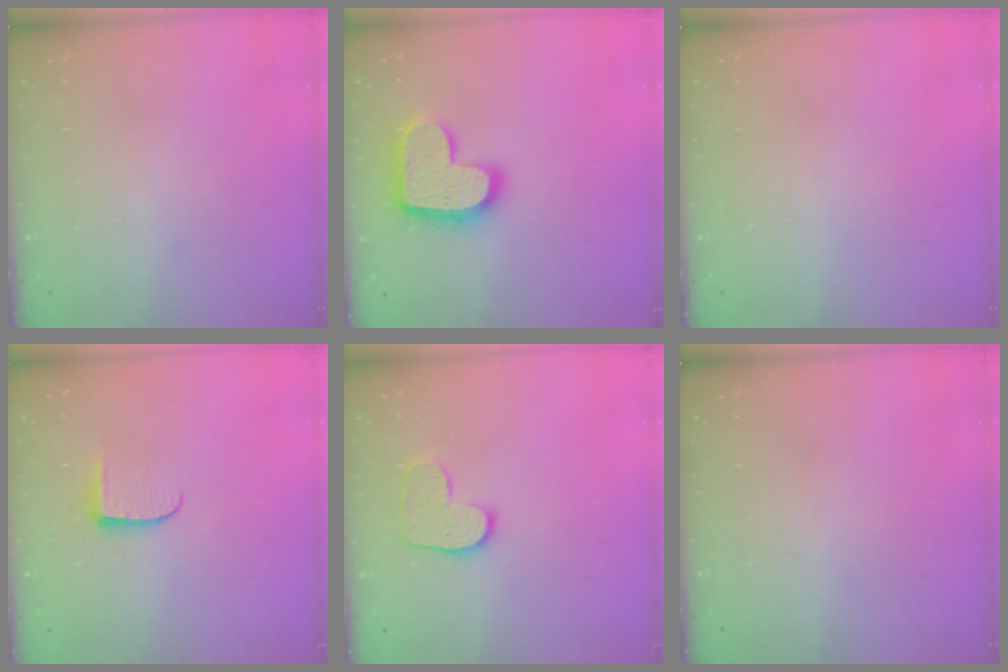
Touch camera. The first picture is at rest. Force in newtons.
{"total": 17.4, "press": 17.4, "slide": 0.9}
{"total": 0.0}
{"total": 5.6, "press": 5.6, "slide": 0.7}
{"total": 8.7, "press": 8.7, "slide": 0.4}
{"total": 0.0}